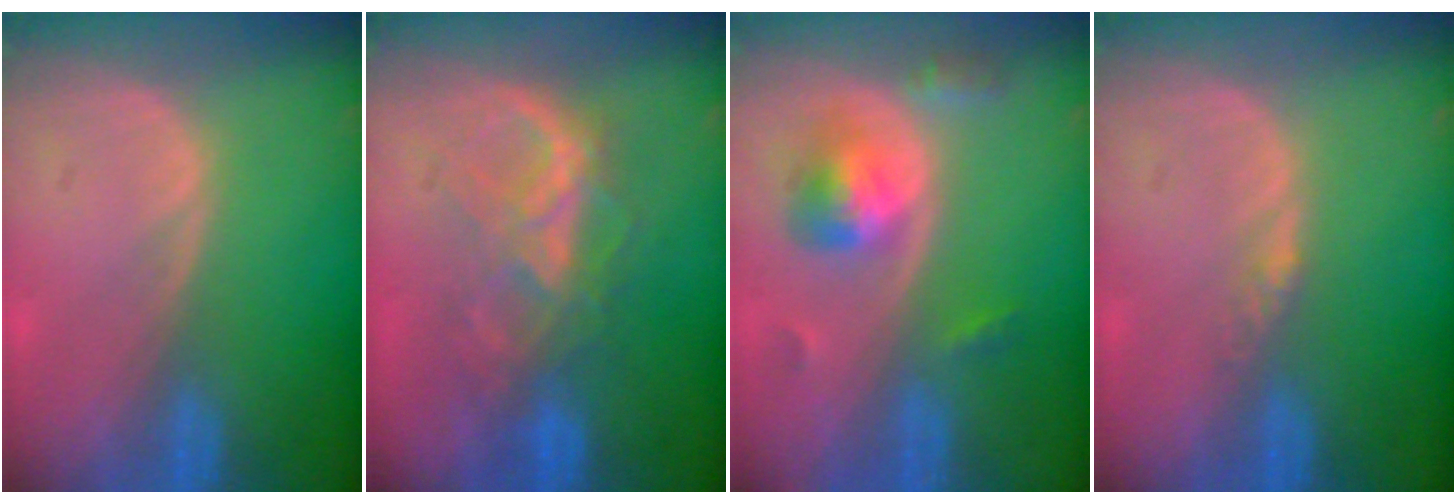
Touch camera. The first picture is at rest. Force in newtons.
{"total": 6.5, "press": 6.5, "slide": 0.7}
{"total": 5.6, "press": 5.1, "slide": 2.2}
{"total": 1.4, "press": 1.1, "slide": 0.8}